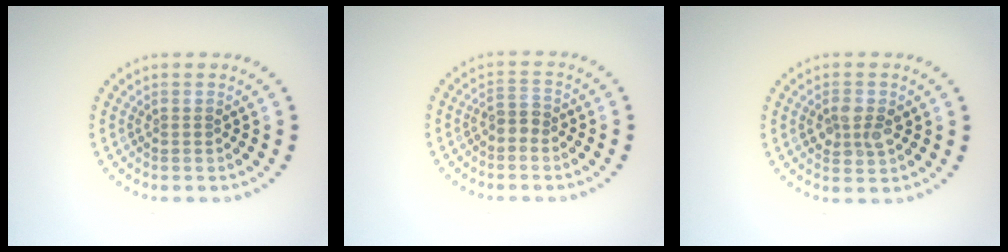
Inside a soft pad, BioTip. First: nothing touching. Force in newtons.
{"total": 1.6, "press": 1.3, "slide": 1.0}
{"total": 2.4, "press": 2.4, "slide": 0.0}